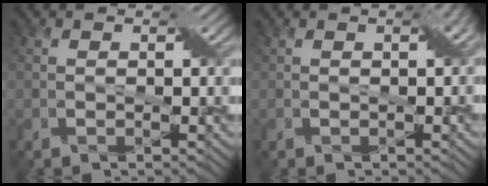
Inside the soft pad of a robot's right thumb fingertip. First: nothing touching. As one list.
[{"total": 1.5, "force": [0.4, 0.3, 1.4], "torque": [-0.018, 0.009, 0.006]}]